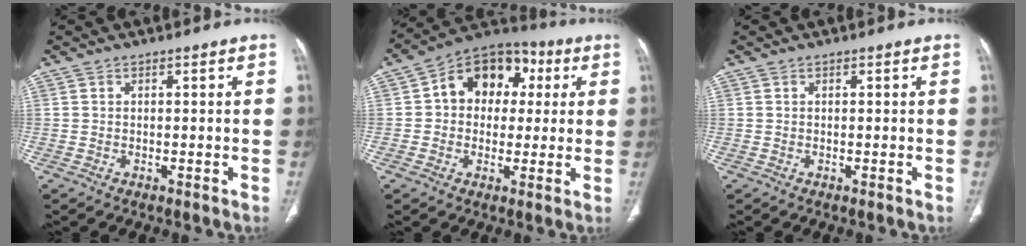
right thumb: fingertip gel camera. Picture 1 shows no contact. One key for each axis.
{"total": 13.5, "fx": 2.7, "fy": 10.5, "fz": 8.0, "tx": -0.074, "ty": 0.024, "tz": 0.029}
{"total": 0.0}